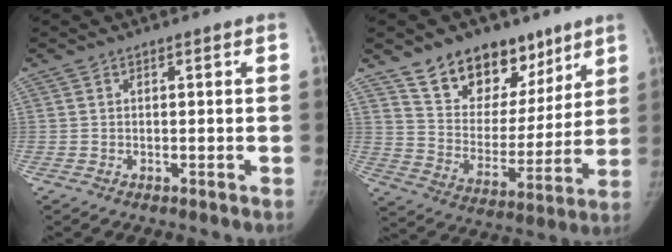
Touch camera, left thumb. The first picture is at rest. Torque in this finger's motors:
{"motor_torque": [0.05, 0.10, 0.67, -0.42, 0.04]}